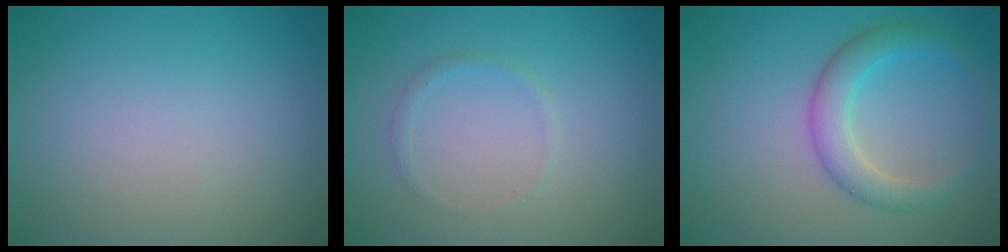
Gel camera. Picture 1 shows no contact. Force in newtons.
{"total": 0.7, "press": 0.7, "slide": 0.0}
{"total": 3.4, "press": 3.4, "slide": 0.1}